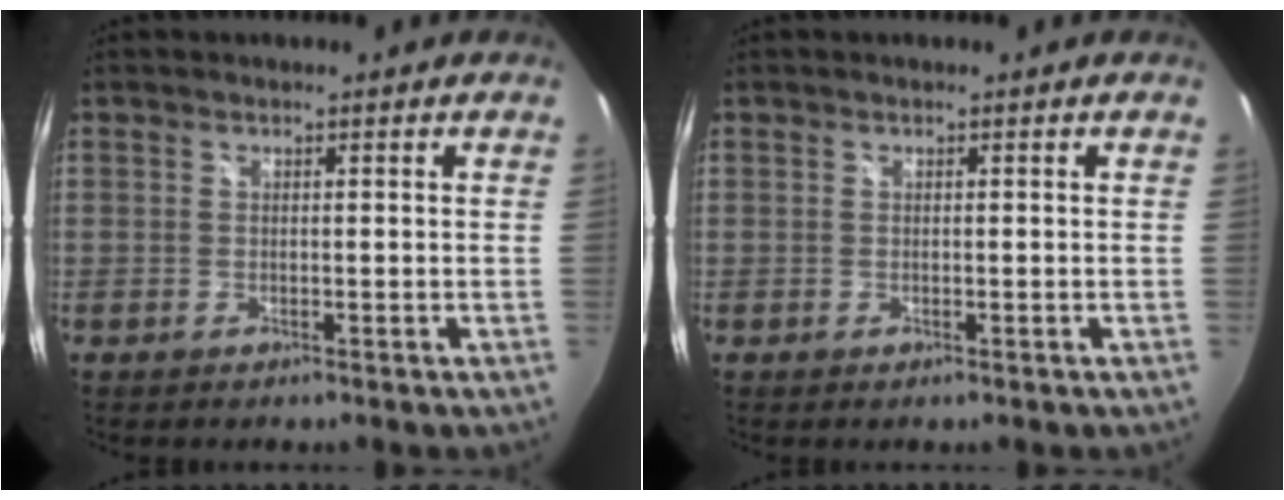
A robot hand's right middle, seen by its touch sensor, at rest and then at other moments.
{"total": 0.0}